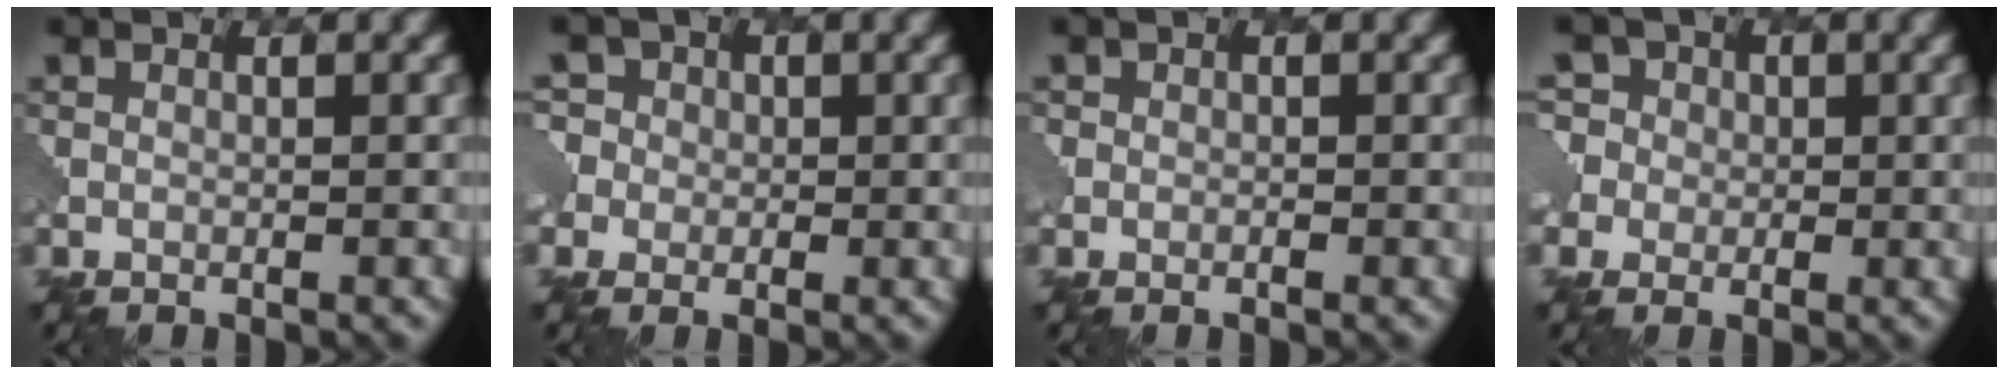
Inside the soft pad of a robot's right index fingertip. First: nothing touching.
{"total": 5.8, "force": [1.2, 5.1, 2.5], "torque": [-0.046, 0.038, -0.009]}
{"total": 0.9, "force": [-0.1, 0.9, 0.2], "torque": [0.004, -0.003, -0.005]}
{"total": 7.1, "force": [1.8, 6.1, 3.1], "torque": [-0.062, 0.043, -0.007]}